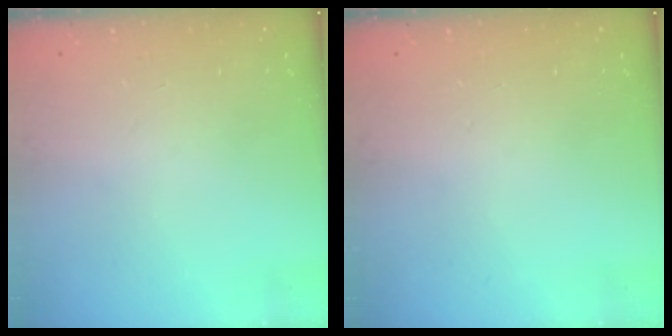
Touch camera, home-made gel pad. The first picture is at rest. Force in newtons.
{"total": 0.0}